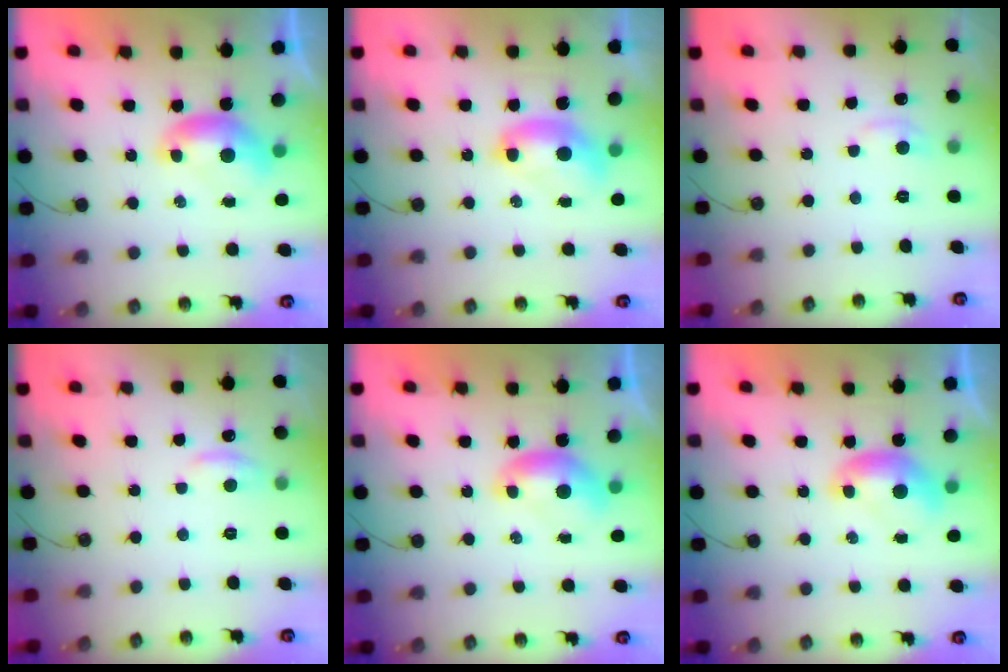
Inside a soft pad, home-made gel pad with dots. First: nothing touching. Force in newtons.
{"total": 2.7, "press": 2.7, "slide": 0.1}
{"total": 1.0, "press": 0.2, "slide": 1.0}
{"total": 1.7, "press": 1.6, "slide": 0.7}
{"total": 0.0}
{"total": 0.0}